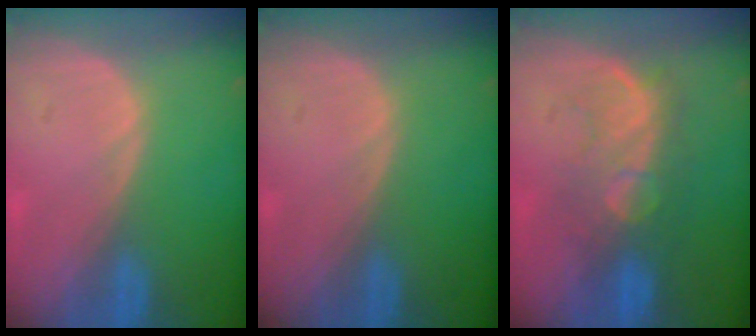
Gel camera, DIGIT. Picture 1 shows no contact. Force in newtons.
{"total": 0.0}
{"total": 8.2, "press": 7.8, "slide": 2.5}